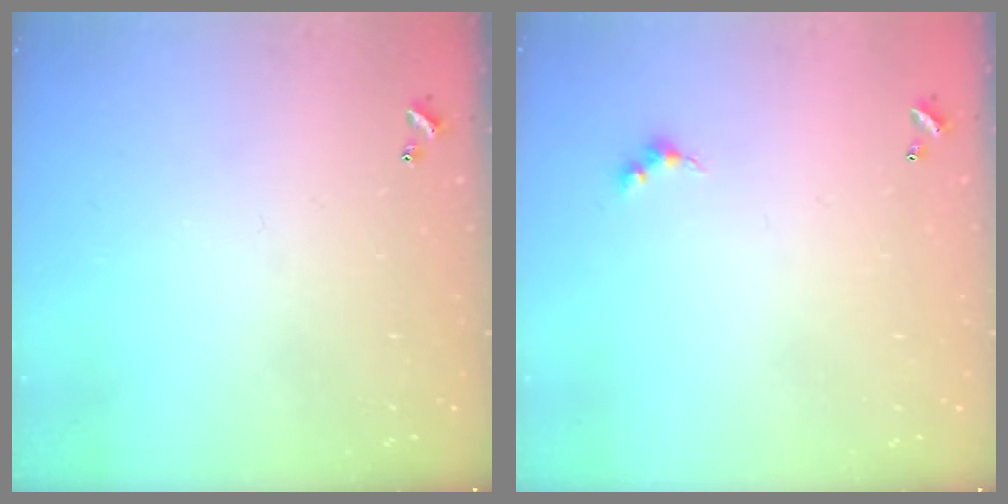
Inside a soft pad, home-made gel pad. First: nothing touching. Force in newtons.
{"total": 2.5, "press": 2.5, "slide": 0.4}